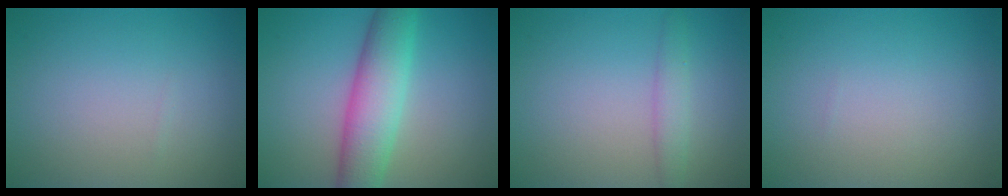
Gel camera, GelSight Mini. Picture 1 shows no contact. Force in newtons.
{"total": 6.5, "press": 6.5, "slide": 0.5}
{"total": 1.9, "press": 1.9, "slide": 0.1}
{"total": 0.0}